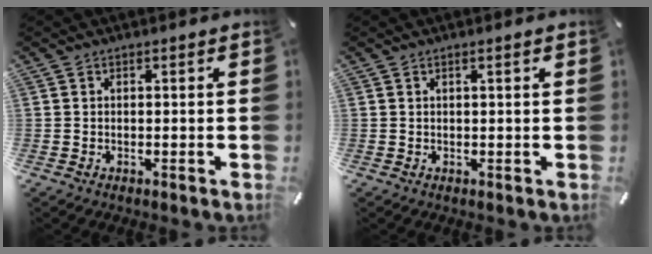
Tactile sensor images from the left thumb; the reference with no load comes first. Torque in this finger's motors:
{"motor_torque": [0.08, -0.19, -0.07, 0.04, -0.06]}